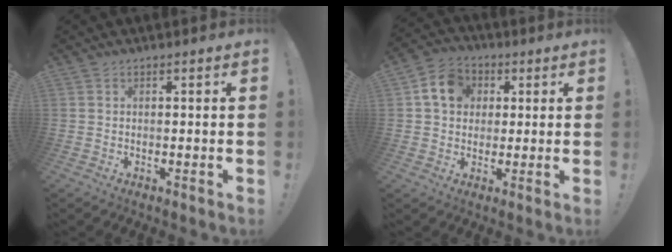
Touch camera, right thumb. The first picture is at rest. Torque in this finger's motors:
{"motor_torque": [1.12, 1.28, 0.36, -0.34, 0.26]}